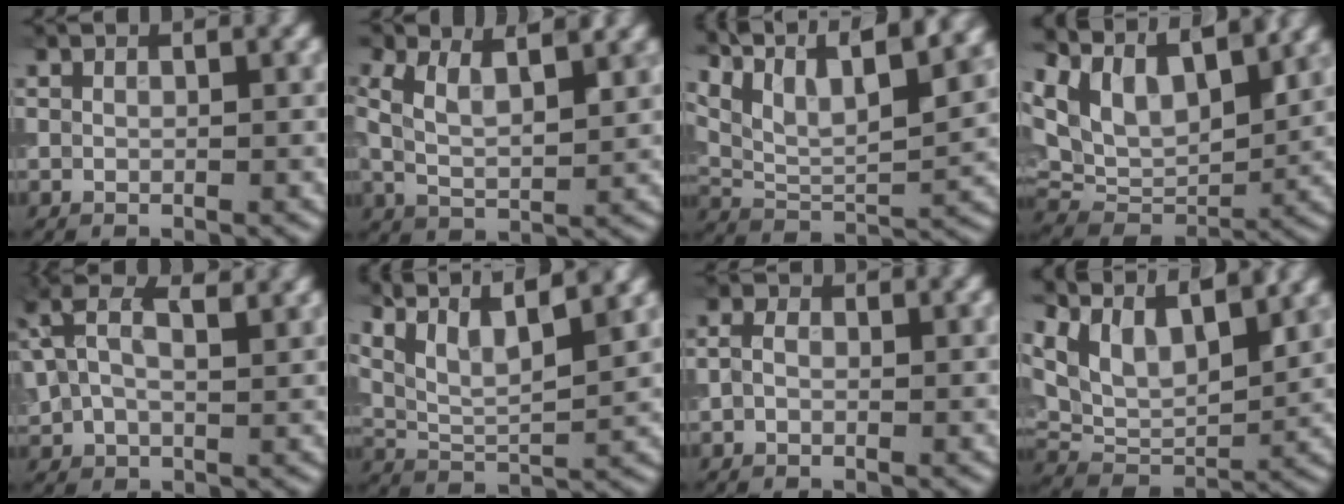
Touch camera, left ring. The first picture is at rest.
{"total": 5.1, "force": [2.5, 2.2, 3.9], "torque": [-0.078, 0.015, 0.035]}
{"total": 12.2, "force": [8.3, 3.8, 8.1], "torque": [-0.149, 0.015, 0.125]}
{"total": 9.4, "force": [5.3, 5.0, 5.9], "torque": [-0.136, 0.012, 0.092]}
{"total": 8.2, "force": [3.9, 4.4, 5.8], "torque": [-0.156, 0.028, 0.067]}
{"total": 10.8, "force": [7.6, 3.1, 7.0], "torque": [-0.146, 0.029, 0.112]}
{"total": 1.8, "force": [-0.1, 1.3, 1.2], "torque": [-0.031, 0.008, -0.010]}
{"total": 8.4, "force": [5.1, 3.8, 5.5], "torque": [-0.115, 0.004, 0.089]}